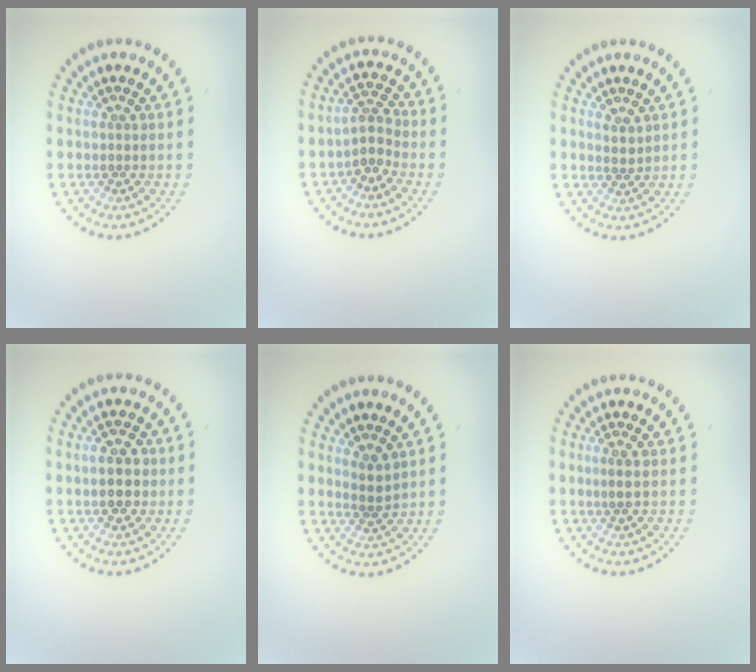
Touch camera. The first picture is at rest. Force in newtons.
{"total": 2.2, "press": 1.6, "slide": 1.5}
{"total": 1.3, "press": 1.0, "slide": 0.8}
{"total": 2.9, "press": 2.9, "slide": 0.2}
{"total": 1.8, "press": 1.5, "slide": 1.0}
{"total": 1.0, "press": 0.9, "slide": 0.5}